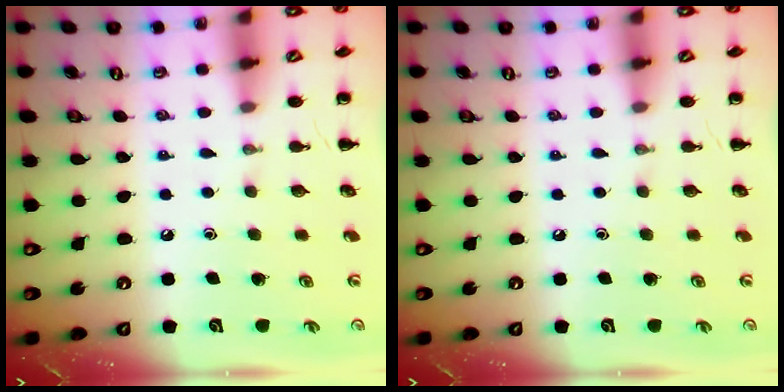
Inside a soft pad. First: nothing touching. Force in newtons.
{"total": 0.0}